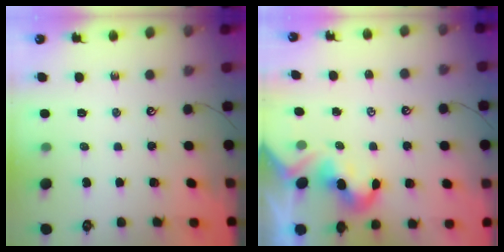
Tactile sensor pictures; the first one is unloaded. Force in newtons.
{"total": 2.1, "press": 2.1, "slide": 0.4}